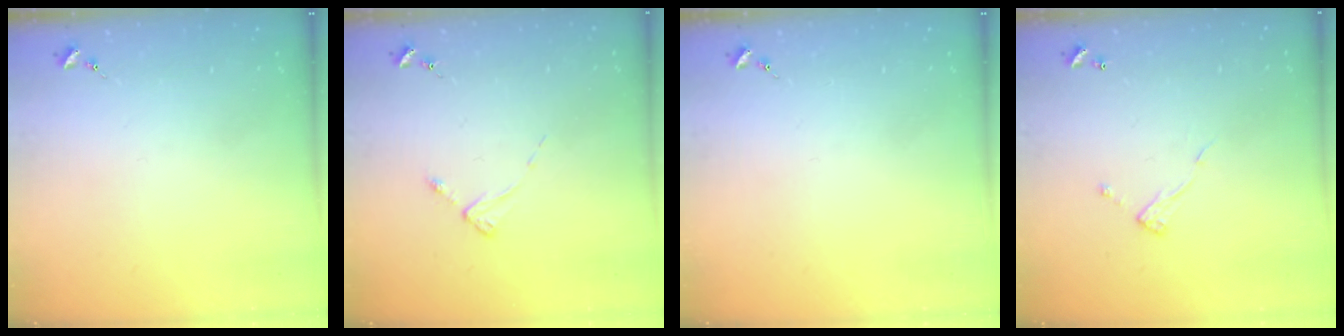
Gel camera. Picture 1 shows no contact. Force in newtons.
{"total": 2.4, "press": 2.4, "slide": 0.3}
{"total": 0.0}
{"total": 7.0, "press": 7.0, "slide": 0.4}